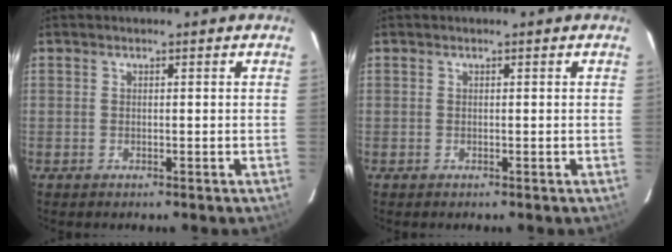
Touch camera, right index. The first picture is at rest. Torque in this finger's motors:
{"motor_torque": [-0.01, 0.00, 0.01, 0.00]}